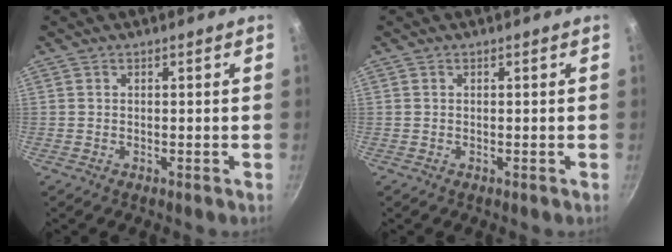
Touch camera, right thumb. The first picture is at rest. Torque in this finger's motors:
{"motor_torque": [0.01, 0.00, 0.19, 0.19, 0.00]}